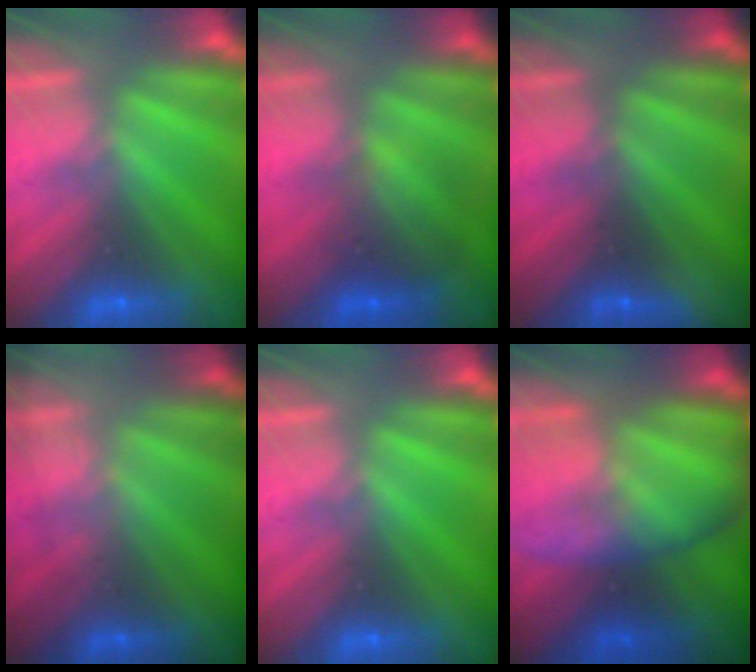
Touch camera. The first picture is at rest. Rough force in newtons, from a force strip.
{"total": 2.1}
{"total": 1.6}
{"total": 1.8}
{"total": 0.0}
{"total": 5.7}